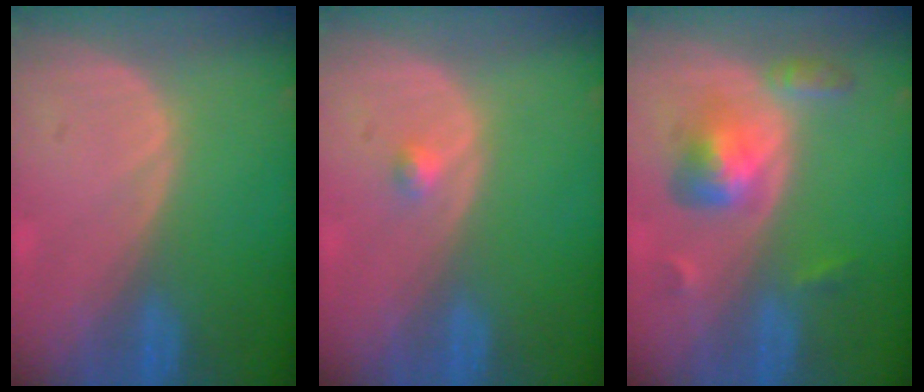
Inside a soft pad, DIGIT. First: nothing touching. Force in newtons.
{"total": 1.2, "press": 1.1, "slide": 0.6}
{"total": 6.0, "press": 5.3, "slide": 2.8}